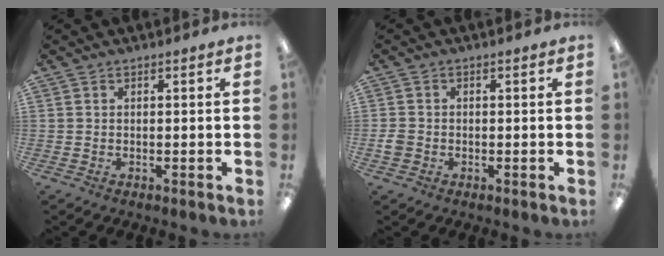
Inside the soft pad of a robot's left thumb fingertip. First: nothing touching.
{"total": 2.3, "force": [-0.6, 2.0, 1.0], "torque": [-0.016, 0.005, -0.010]}